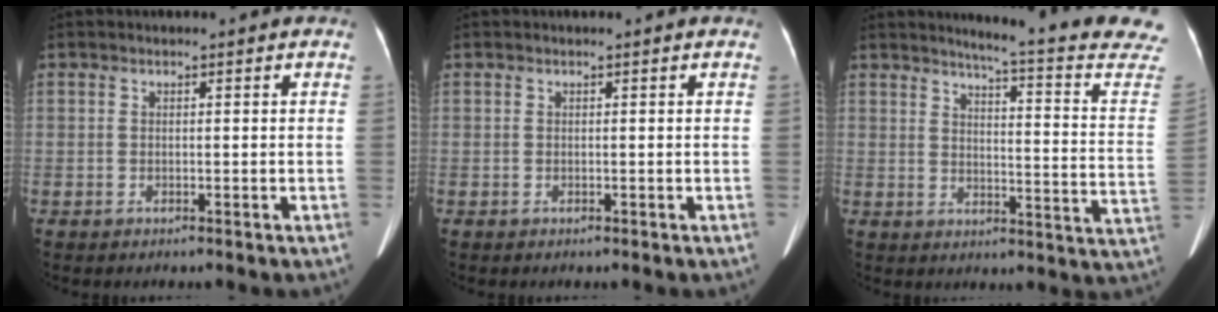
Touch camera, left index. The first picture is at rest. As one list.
[{"total": 0.0}, {"total": 19.2, "force": [17.4, -0.5, 8.2], "torque": [-0.105, -0.093, 0.189]}]